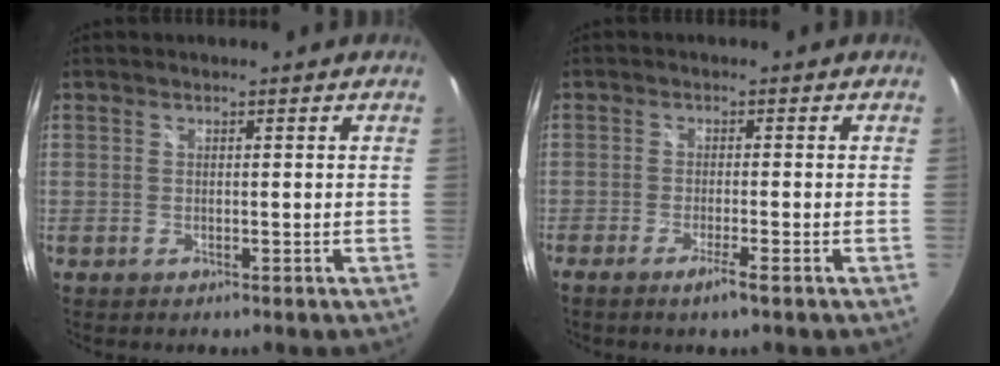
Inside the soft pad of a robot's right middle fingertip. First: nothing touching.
{"total": 2.9, "force": [-1.9, -0.4, 2.2], "torque": [-0.048, -0.004, -0.034]}